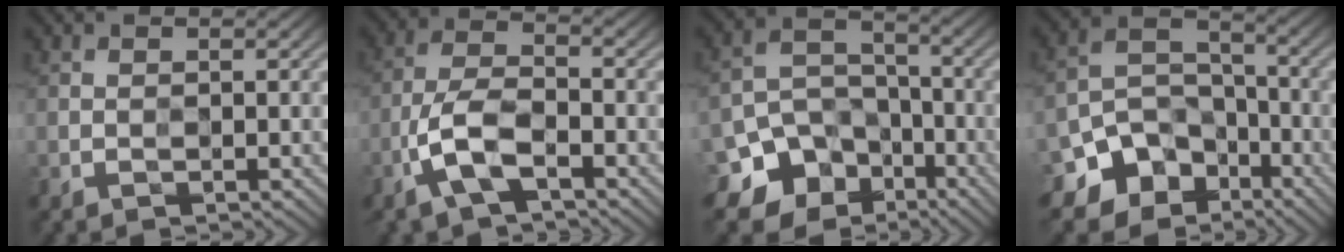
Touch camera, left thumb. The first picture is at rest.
{"total": 7.0, "force": [-3.6, 2.7, 5.4], "torque": [-0.116, 0.008, -0.085]}
{"total": 12.4, "force": [-7.6, 9.0, 3.9], "torque": [-0.102, -0.026, -0.130]}
{"total": 11.9, "force": [-7.9, 8.0, 3.9], "torque": [-0.101, -0.015, -0.133]}